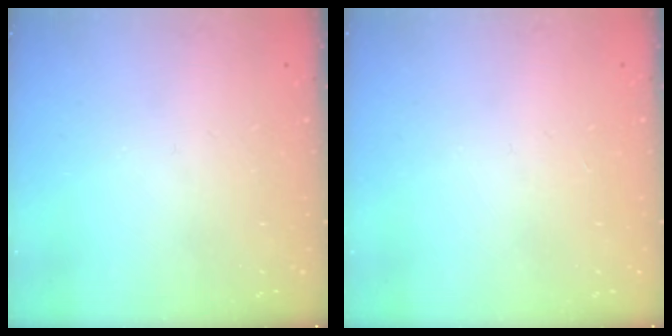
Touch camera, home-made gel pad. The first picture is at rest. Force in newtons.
{"total": 1.9, "press": 1.9, "slide": 0.3}